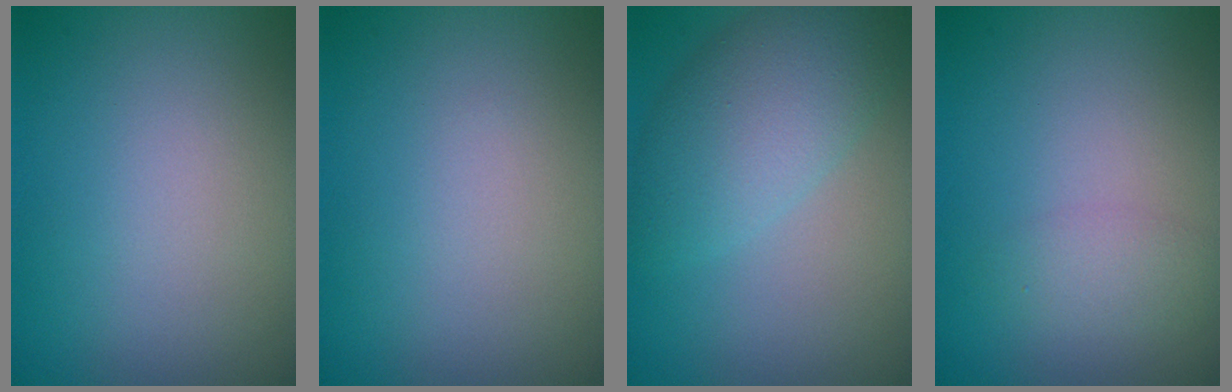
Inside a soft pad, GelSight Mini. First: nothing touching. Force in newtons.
{"total": 0.0}
{"total": 5.3, "press": 5.3, "slide": 0.2}
{"total": 1.5, "press": 1.5, "slide": 0.1}